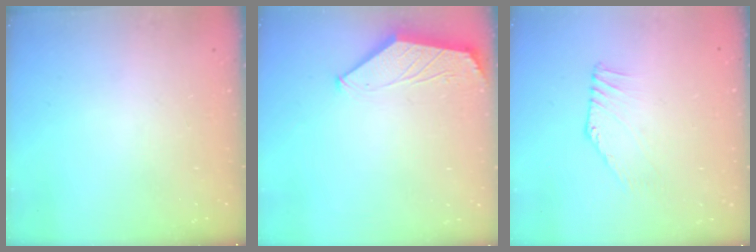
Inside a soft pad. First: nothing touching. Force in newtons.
{"total": 1.7, "press": 1.6, "slide": 0.4}
{"total": 2.5, "press": 2.5, "slide": 0.1}